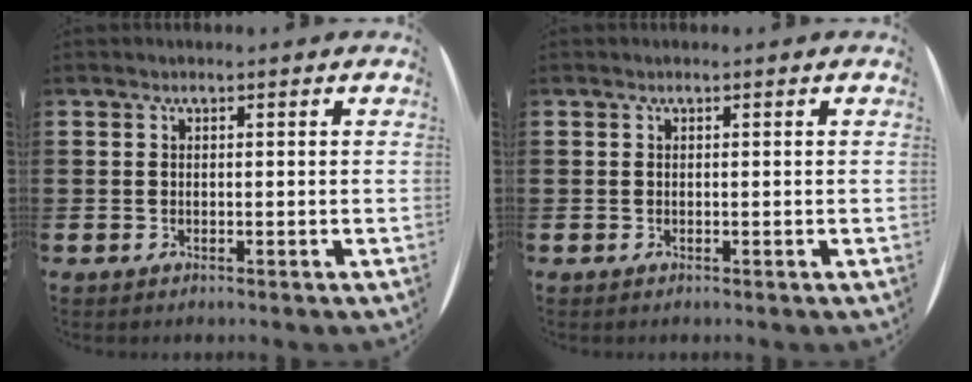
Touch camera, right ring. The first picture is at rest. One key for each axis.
{"total": 0.0}